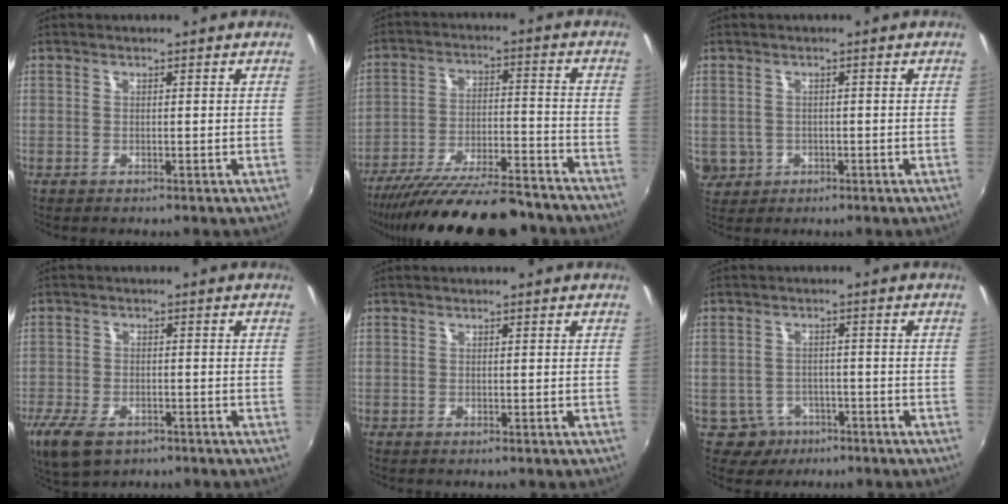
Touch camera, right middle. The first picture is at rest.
{"total": 23.0, "force": [-19.8, 4.7, 10.8], "torque": [-0.195, -0.038, -0.290]}
{"total": 5.3, "force": [-0.9, 4.9, 1.7], "torque": [-0.048, -0.002, -0.002]}
{"total": 9.9, "force": [-6.1, 5.2, 5.8], "torque": [-0.141, -0.029, -0.109]}
{"total": 0.0}
{"total": 4.8, "force": [-2.9, 3.7, 0.6], "torque": [-0.024, 0.008, -0.040]}